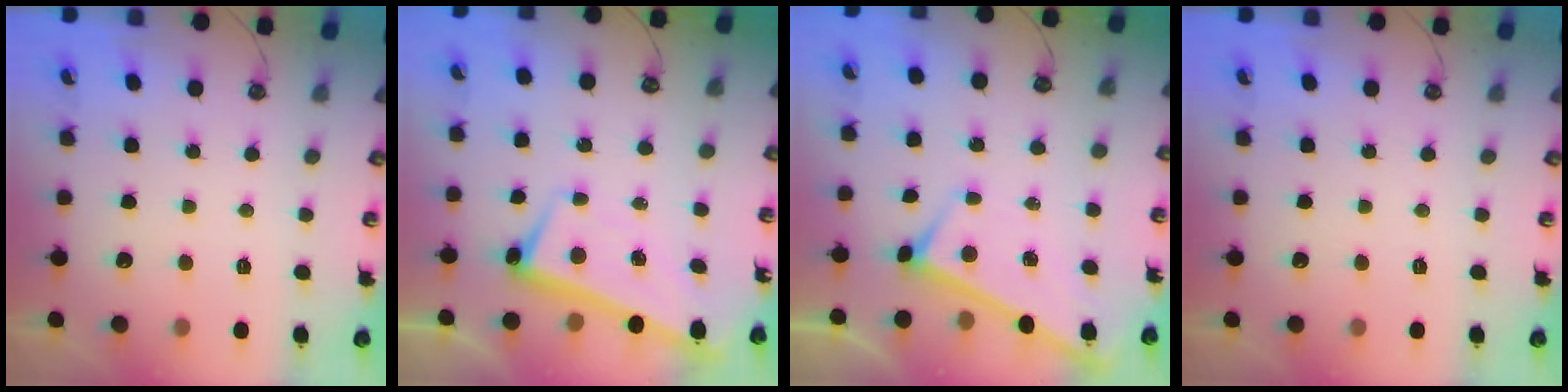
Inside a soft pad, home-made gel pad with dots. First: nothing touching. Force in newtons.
{"total": 2.6, "press": 2.4, "slide": 0.8}
{"total": 2.9, "press": 2.9, "slide": 0.3}
{"total": 0.0}